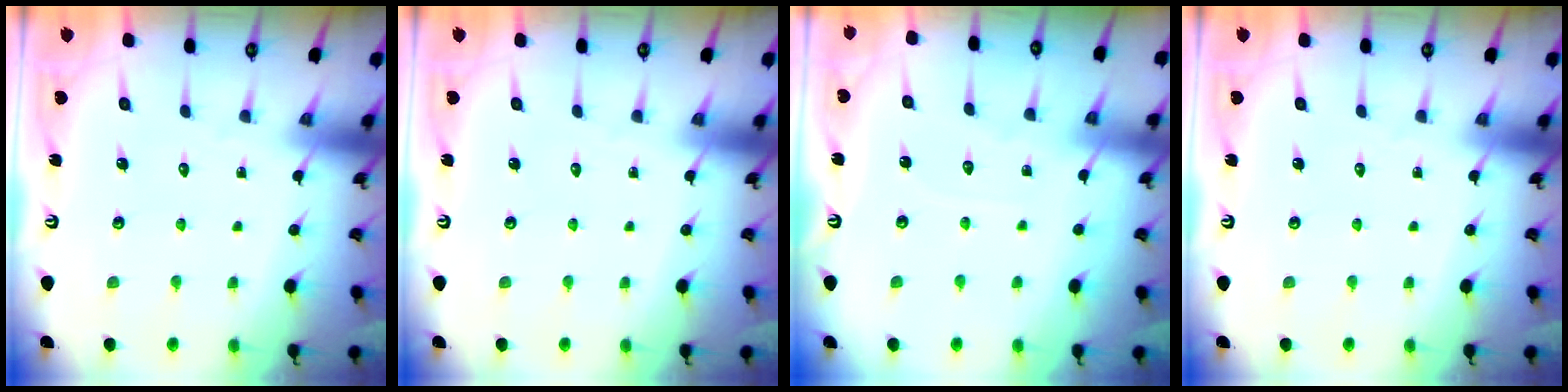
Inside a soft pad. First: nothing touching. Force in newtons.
{"total": 0.0}
{"total": 2.9, "press": 2.9, "slide": 0.4}
{"total": 0.0}